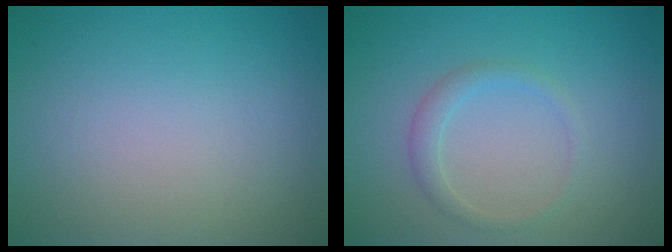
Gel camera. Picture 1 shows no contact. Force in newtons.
{"total": 1.6, "press": 1.6, "slide": 0.0}